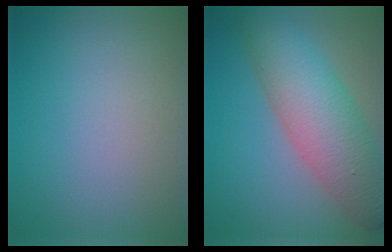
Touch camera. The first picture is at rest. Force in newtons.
{"total": 8.2, "press": 8.2, "slide": 0.2}